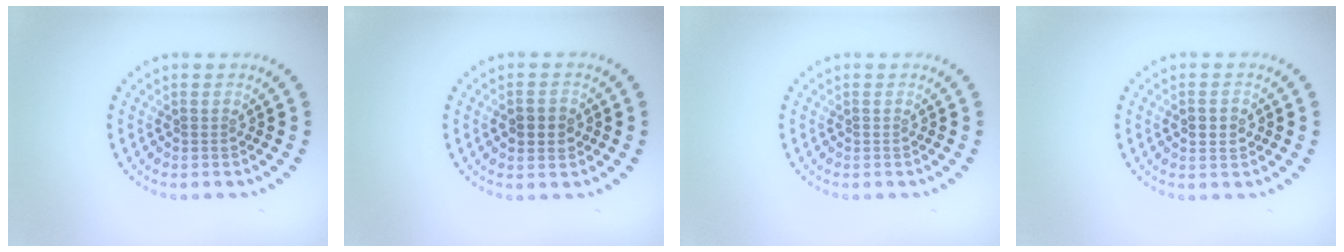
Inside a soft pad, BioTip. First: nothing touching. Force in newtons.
{"total": 2.4, "press": 2.4, "slide": 0.1}
{"total": 0.0}
{"total": 2.3, "press": 2.3, "slide": 0.1}